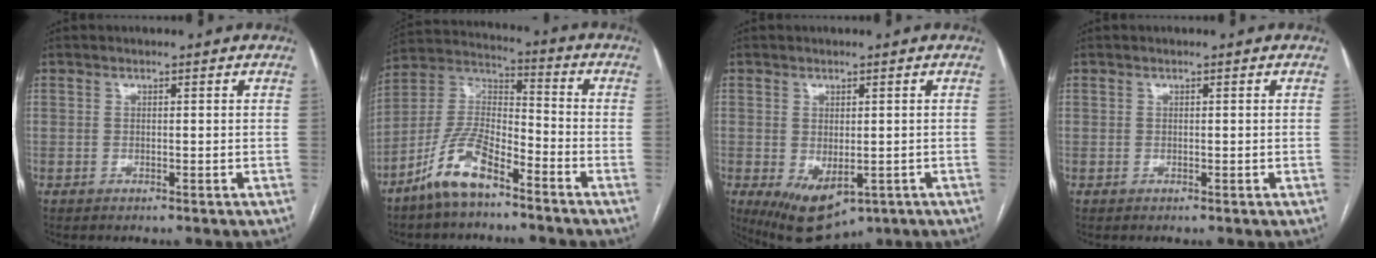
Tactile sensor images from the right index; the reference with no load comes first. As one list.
[{"total": 11.0, "force": [-7.6, 3.4, 7.3], "torque": [-0.160, 0.008, -0.148]}, {"total": 9.0, "force": [-3.8, 4.9, 6.6], "torque": [-0.105, -0.021, -0.042]}, {"total": 0.0}]